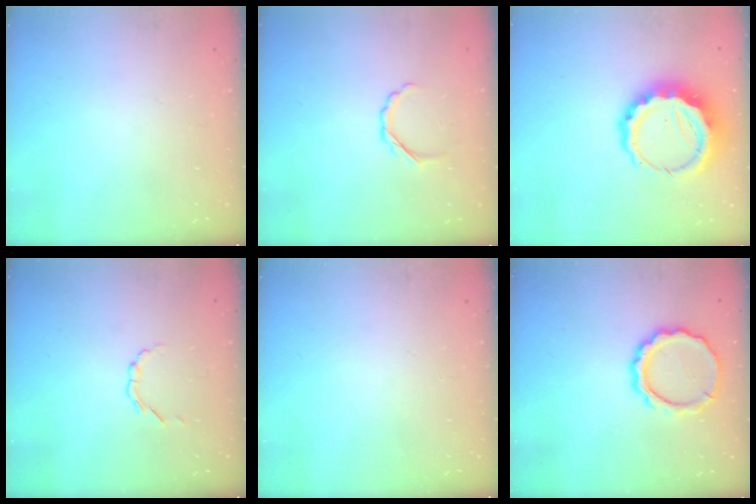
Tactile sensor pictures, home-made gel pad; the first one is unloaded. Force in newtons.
{"total": 3.7, "press": 3.6, "slide": 1.0}
{"total": 12.0, "press": 11.7, "slide": 2.7}
{"total": 2.1, "press": 2.0, "slide": 0.7}
{"total": 0.0}
{"total": 11.2, "press": 11.1, "slide": 1.5}